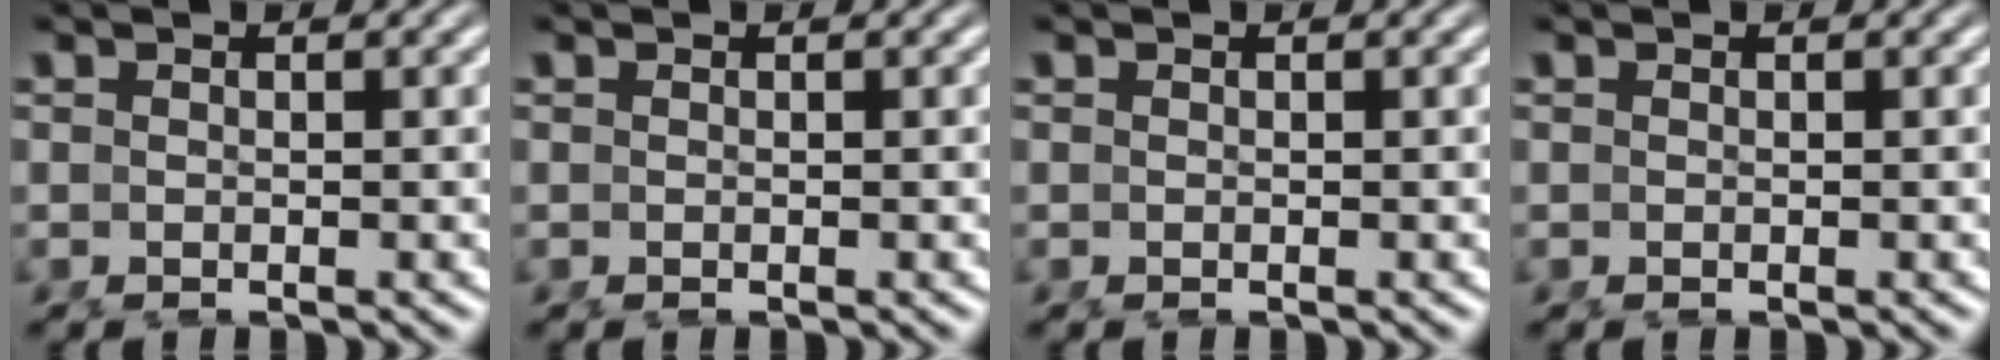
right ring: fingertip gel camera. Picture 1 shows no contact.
{"total": 0.0}
{"total": 0.0}
{"total": 0.0}